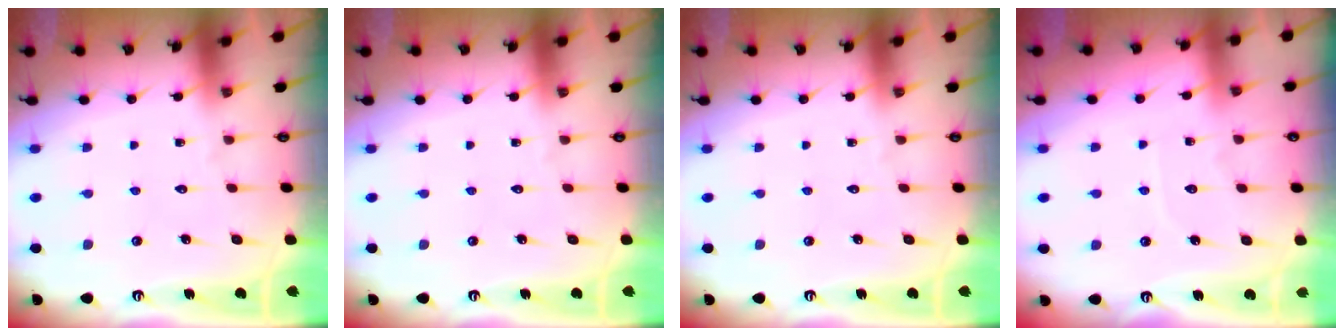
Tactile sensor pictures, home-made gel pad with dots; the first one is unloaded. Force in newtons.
{"total": 0.0}
{"total": 0.0}
{"total": 3.8, "press": 3.8, "slide": 0.5}